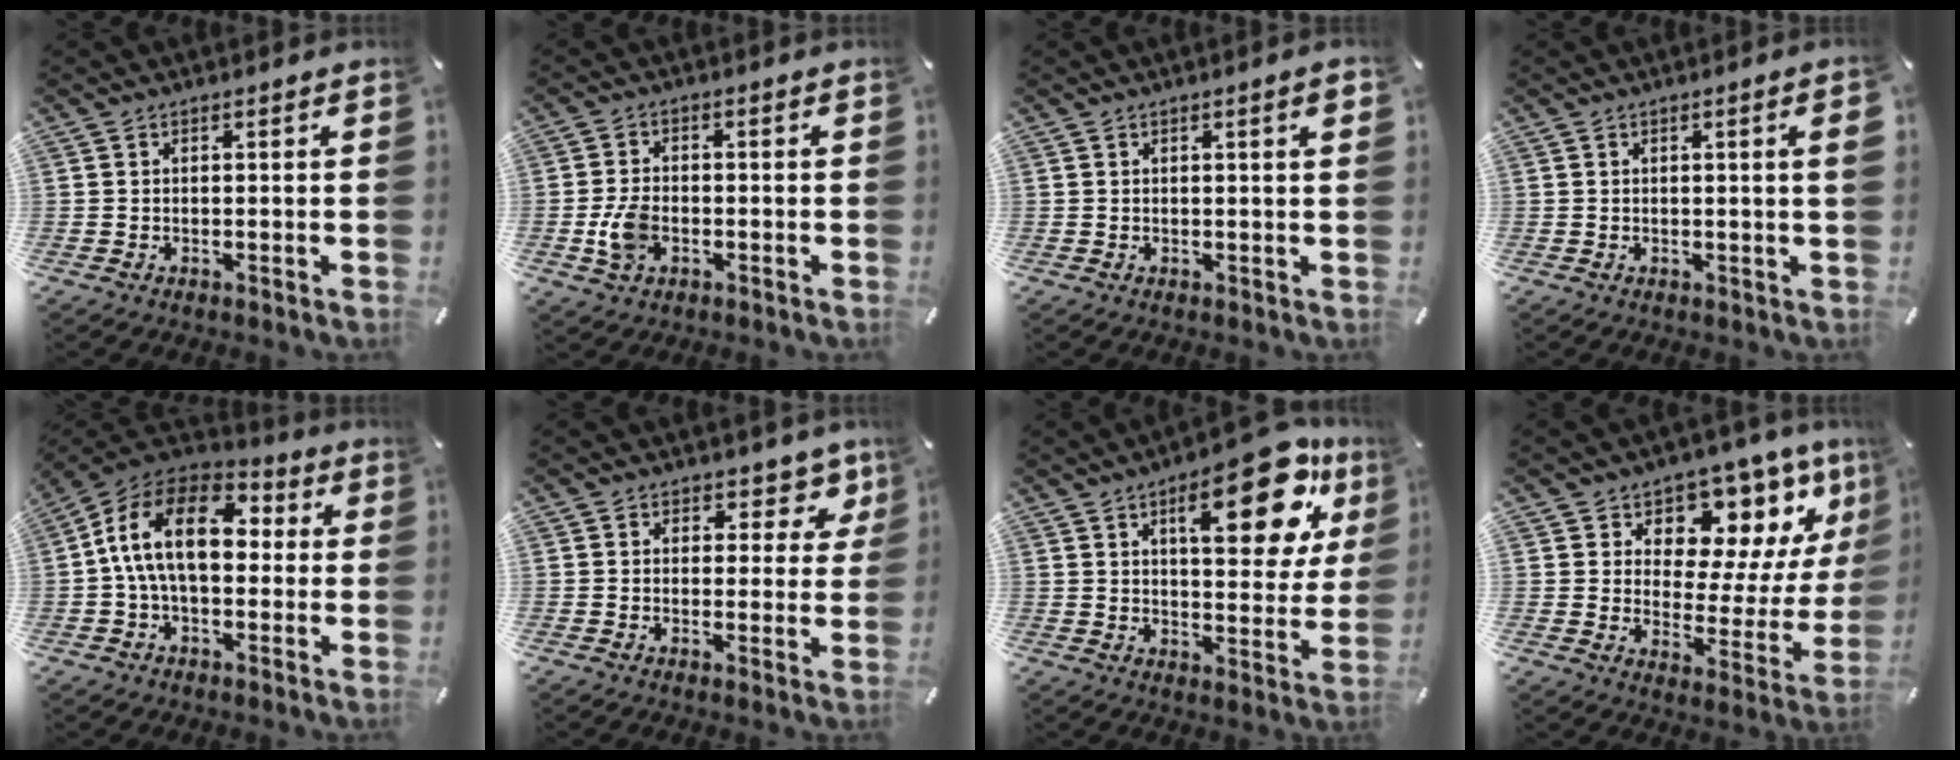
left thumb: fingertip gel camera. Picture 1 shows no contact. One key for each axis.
{"total": 6.0, "fx": -1.5, "fy": 4.1, "fz": 4.1, "tx": -0.094, "ty": 0.003, "tz": -0.030}
{"total": 2.7, "fx": 0.8, "fy": 0.3, "fz": 2.6, "tx": -0.041, "ty": 0.000, "tz": 0.010}
{"total": 3.1, "fx": 0.4, "fy": 0.0, "fz": 3.0, "tx": -0.045, "ty": -0.005, "tz": 0.003}
{"total": 16.6, "fx": 1.8, "fy": 10.1, "fz": 13.0, "tx": -0.262, "ty": 0.011, "tz": 0.030}
{"total": 6.0, "fx": 3.4, "fy": 4.2, "fz": 2.6, "tx": -0.012, "ty": -0.025, "tz": 0.052}
{"total": 22.1, "fx": 10.5, "fy": 9.1, "fz": 17.2, "tx": -0.234, "ty": -0.046, "tz": 0.159}
{"total": 9.4, "fx": 6.4, "fy": 6.3, "fz": 2.5, "tx": -0.023, "ty": -0.082, "tz": 0.107}